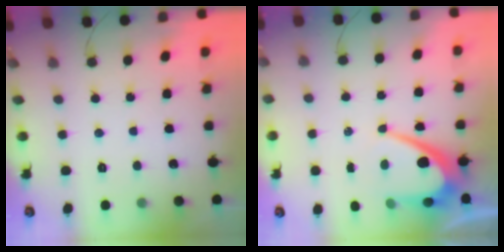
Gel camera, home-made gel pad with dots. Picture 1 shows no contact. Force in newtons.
{"total": 10.3, "press": 10.3, "slide": 0.8}